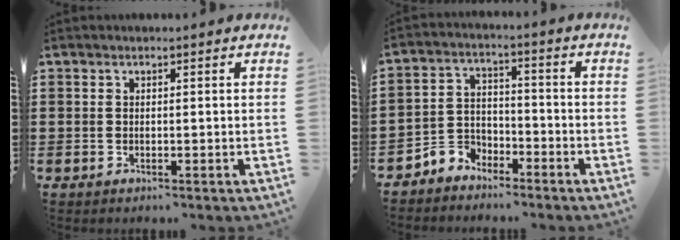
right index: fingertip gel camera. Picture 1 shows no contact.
{"total": 4.0, "force": [-3.5, 1.9, 0.0], "torque": [-0.026, -0.002, -0.079]}